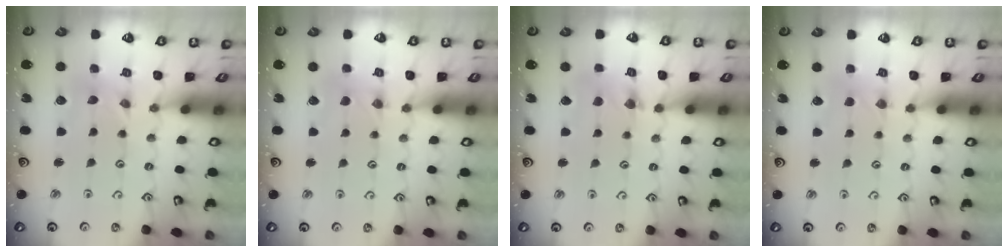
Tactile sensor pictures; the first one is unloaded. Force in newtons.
{"total": 1.3, "press": 1.3, "slide": 0.2}
{"total": 2.1, "press": 2.1, "slide": 0.4}
{"total": 2.4, "press": 2.4, "slide": 0.4}